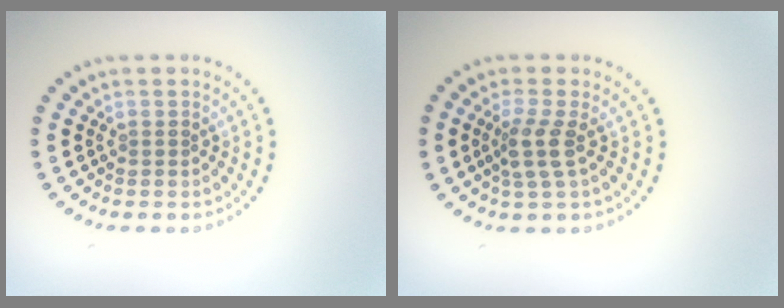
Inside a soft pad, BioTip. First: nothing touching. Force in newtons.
{"total": 2.4, "press": 1.9, "slide": 1.5}